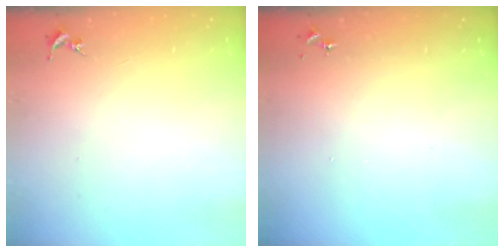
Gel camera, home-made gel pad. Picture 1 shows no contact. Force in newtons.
{"total": 0.0}